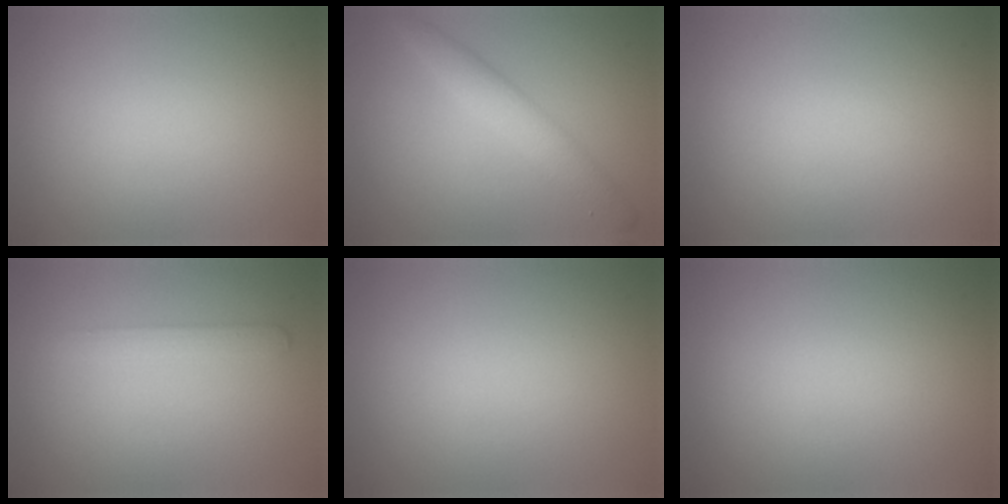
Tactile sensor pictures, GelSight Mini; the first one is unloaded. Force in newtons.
{"total": 2.6, "press": 2.6, "slide": 0.0}
{"total": 0.0}
{"total": 1.6, "press": 1.6, "slide": 0.1}
{"total": 0.0}
{"total": 0.0}